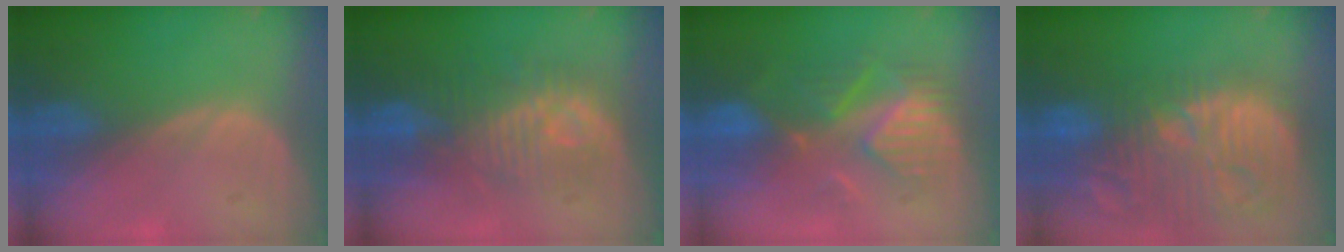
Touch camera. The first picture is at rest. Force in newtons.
{"total": 9.4, "press": 9.4, "slide": 1.2}
{"total": 8.5, "press": 8.5, "slide": 0.8}
{"total": 15.2, "press": 13.2, "slide": 7.4}